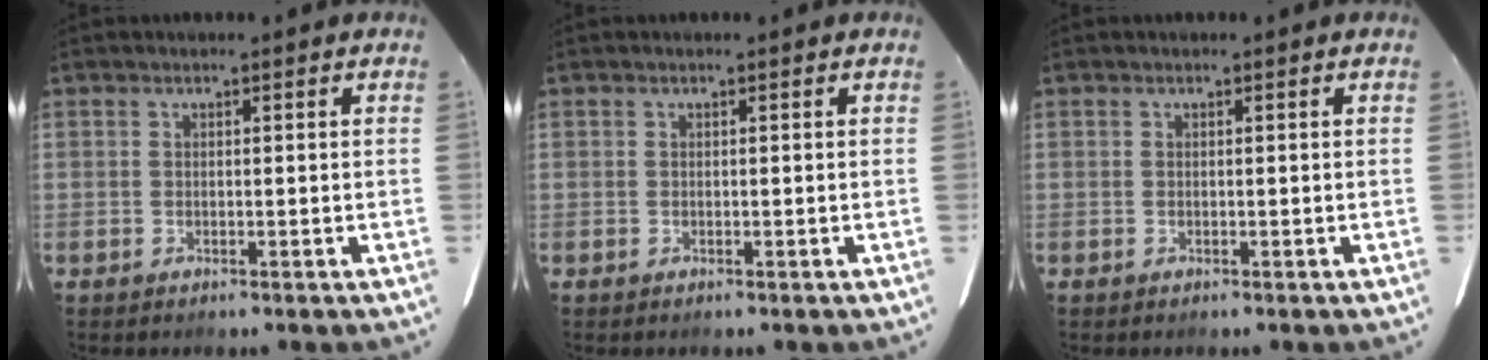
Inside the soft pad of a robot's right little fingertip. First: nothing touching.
{"total": 0.0}
{"total": 0.0}